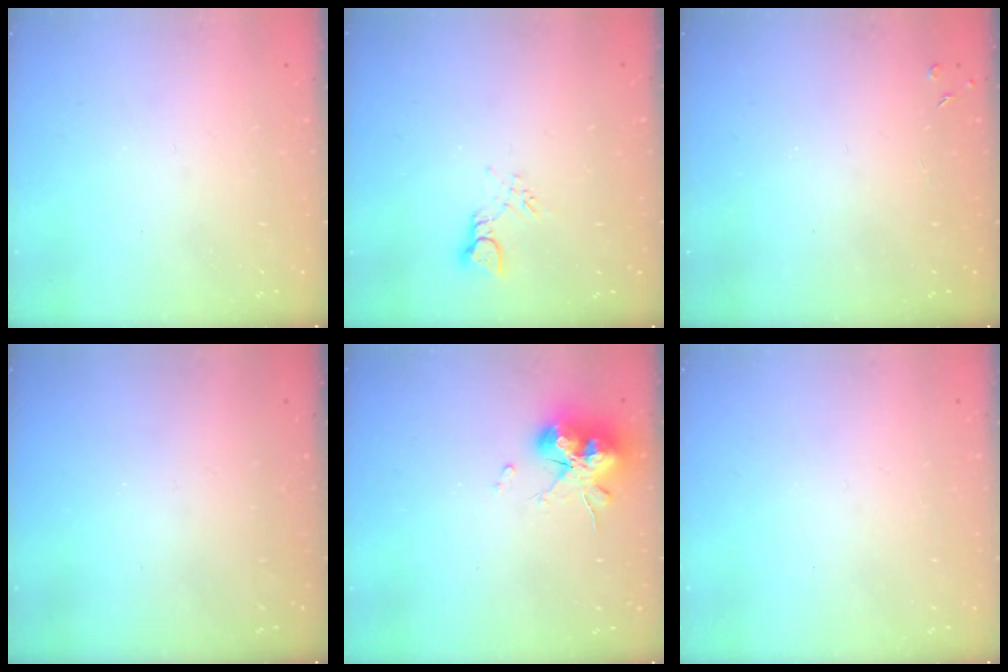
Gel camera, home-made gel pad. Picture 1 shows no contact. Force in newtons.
{"total": 2.8, "press": 2.8, "slide": 0.5}
{"total": 2.8, "press": 2.7, "slide": 0.5}
{"total": 0.0}
{"total": 13.8, "press": 13.7, "slide": 1.5}
{"total": 0.0}